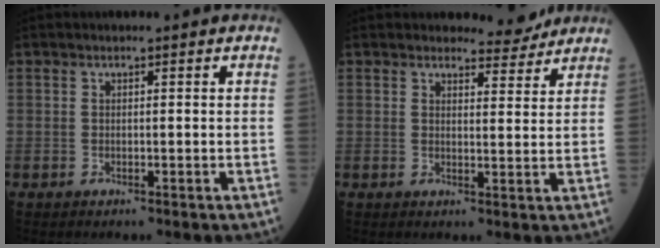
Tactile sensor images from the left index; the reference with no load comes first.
{"total": 3.9, "force": [3.8, 0.9, 0.0], "torque": [-0.004, -0.012, 0.044]}